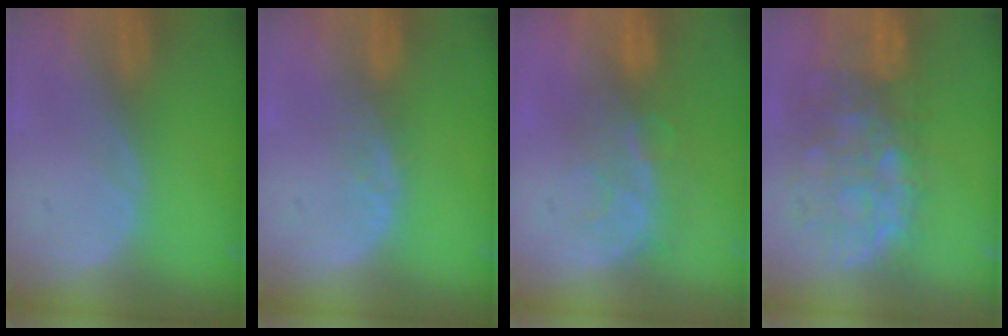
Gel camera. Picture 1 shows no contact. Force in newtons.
{"total": 2.1, "press": 2.1, "slide": 0.2}
{"total": 8.2, "press": 7.0, "slide": 4.2}
{"total": 10.8, "press": 9.5, "slide": 5.0}